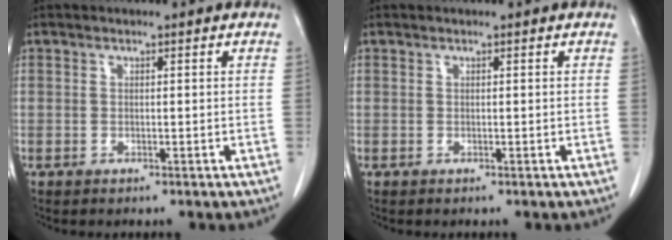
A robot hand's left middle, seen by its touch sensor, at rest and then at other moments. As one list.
[{"total": 0.0}]